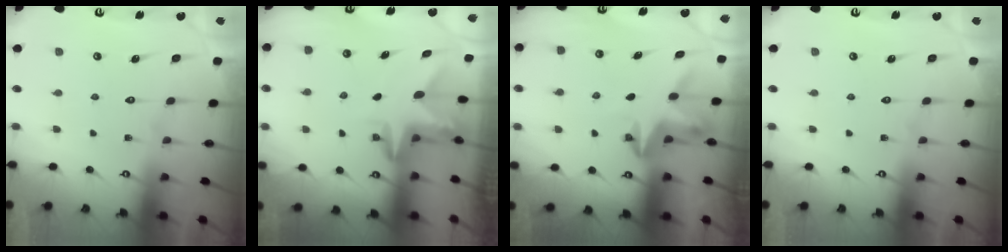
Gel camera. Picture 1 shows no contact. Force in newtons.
{"total": 3.0, "press": 3.0, "slide": 0.2}
{"total": 3.4, "press": 3.4, "slide": 0.2}
{"total": 0.0}